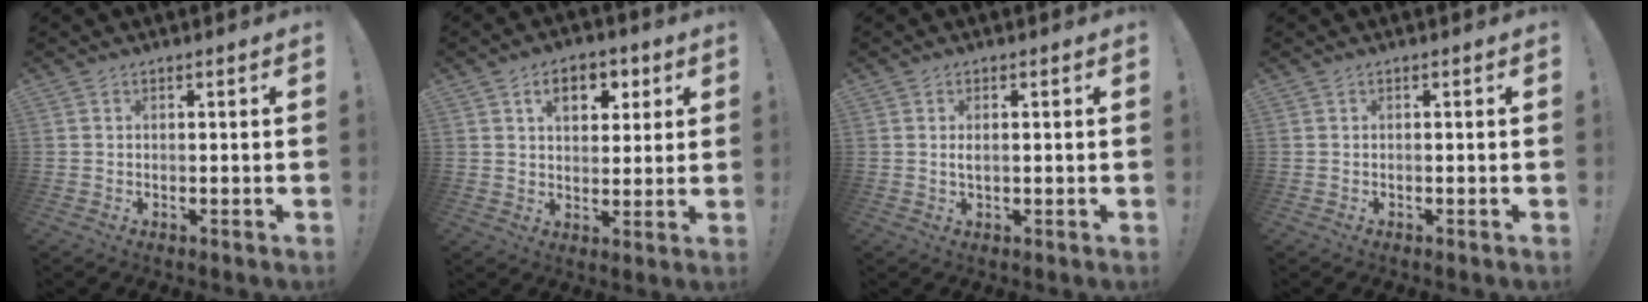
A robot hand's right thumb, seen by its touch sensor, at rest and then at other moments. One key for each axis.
{"total": 9.0, "fx": 3.8, "fy": 6.0, "fz": 5.4, "tx": -0.069, "ty": -0.007, "tz": 0.066}
{"total": 1.7, "fx": 0.3, "fy": 0.6, "fz": 1.6, "tx": -0.024, "ty": -0.001, "tz": 0.003}
{"total": 0.0}